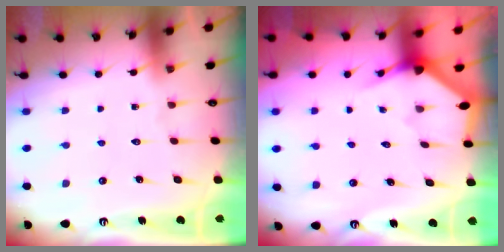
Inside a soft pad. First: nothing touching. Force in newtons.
{"total": 2.9, "press": 2.9, "slide": 0.2}